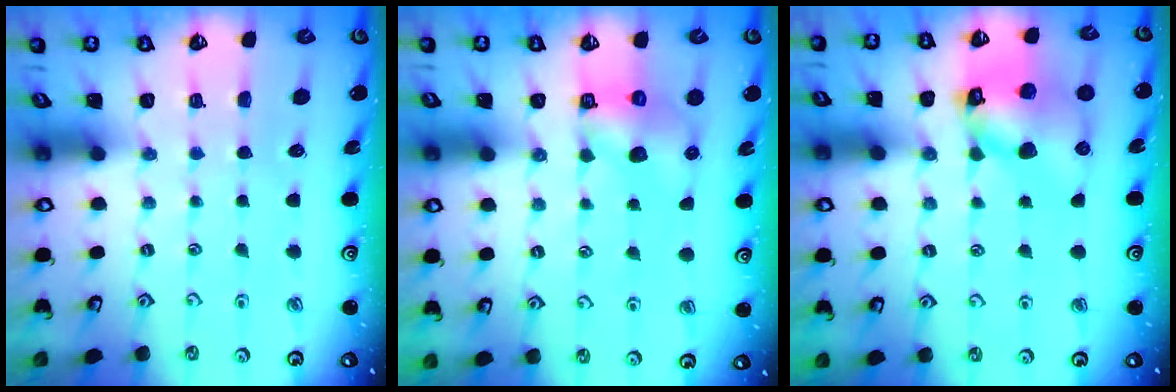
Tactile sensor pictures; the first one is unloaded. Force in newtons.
{"total": 6.8, "press": 6.8, "slide": 0.7}
{"total": 11.8, "press": 11.7, "slide": 1.7}